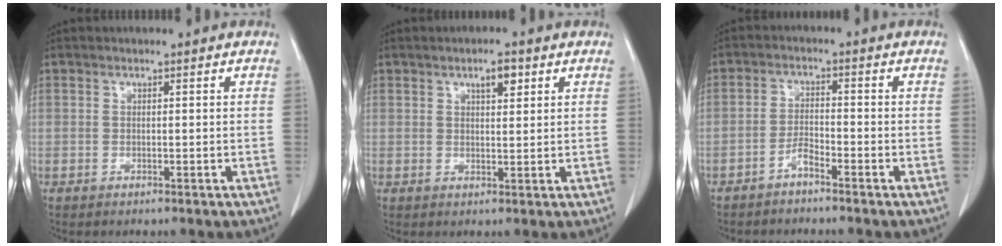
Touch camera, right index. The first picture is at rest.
{"total": 3.0, "force": [1.6, 0.9, 2.4], "torque": [-0.040, 0.000, 0.026]}
{"total": 2.6, "force": [-2.1, 0.3, 1.4], "torque": [-0.029, 0.003, -0.043]}